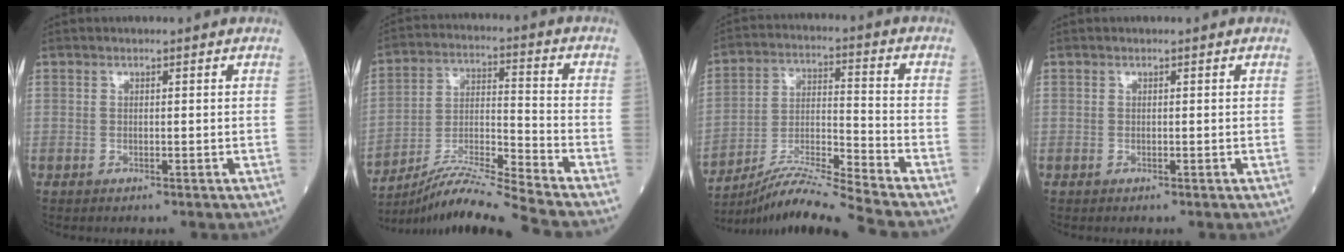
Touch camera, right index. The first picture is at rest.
{"total": 13.5, "force": [-12.4, -2.8, 4.6], "torque": [-0.084, 0.000, -0.223]}
{"total": 12.7, "force": [-11.6, -2.8, 4.3], "torque": [-0.080, 0.000, -0.210]}
{"total": 0.0}